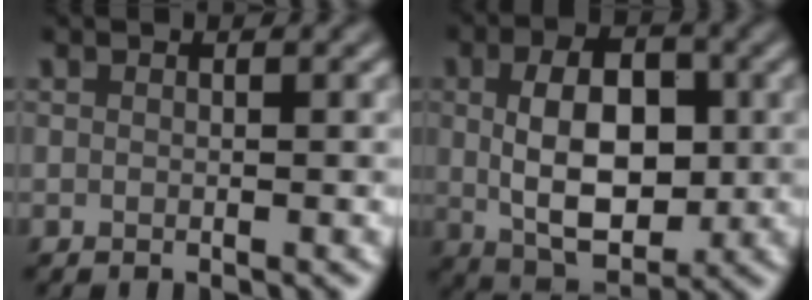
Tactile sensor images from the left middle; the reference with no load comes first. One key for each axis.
{"total": 8.0, "fx": 0.3, "fy": 4.8, "fz": 6.3, "tx": -0.111, "ty": 0.001, "tz": 0.004}